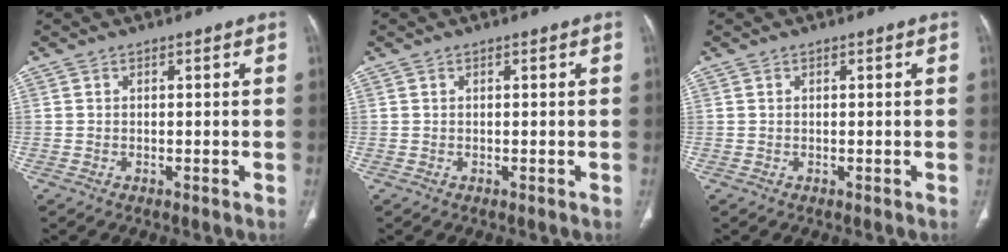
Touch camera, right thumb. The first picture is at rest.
{"total": 0.0}
{"total": 0.0}